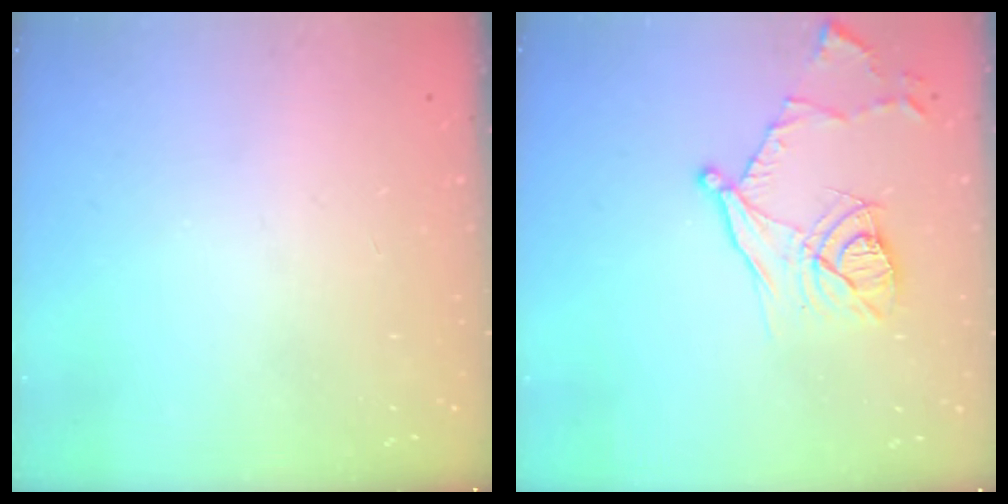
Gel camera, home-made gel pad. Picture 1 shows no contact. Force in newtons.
{"total": 13.8, "press": 13.7, "slide": 1.8}